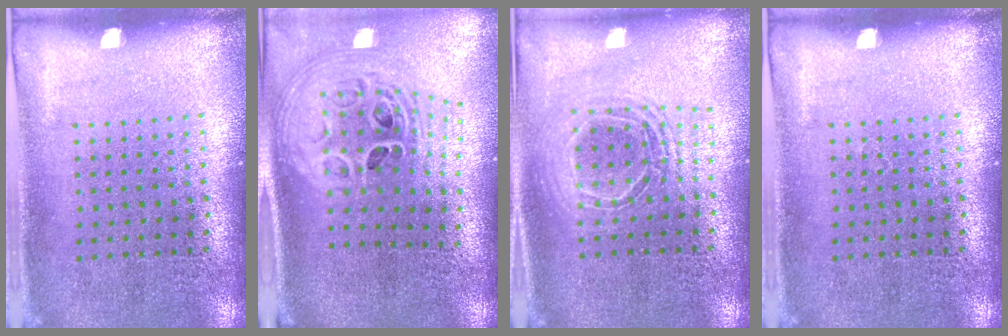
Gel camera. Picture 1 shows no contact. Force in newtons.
{"total": 2.9, "press": 2.0, "slide": 2.0}
{"total": 1.7, "press": 1.4, "slide": 0.9}
{"total": 0.0}